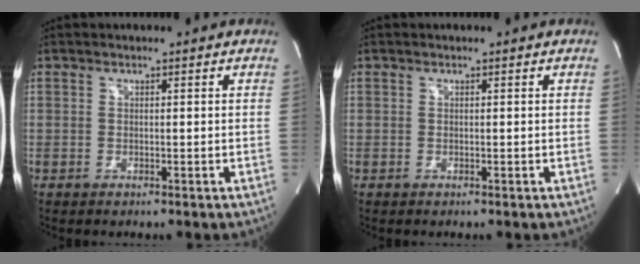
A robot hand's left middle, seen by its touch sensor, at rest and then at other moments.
{"total": 0.0}